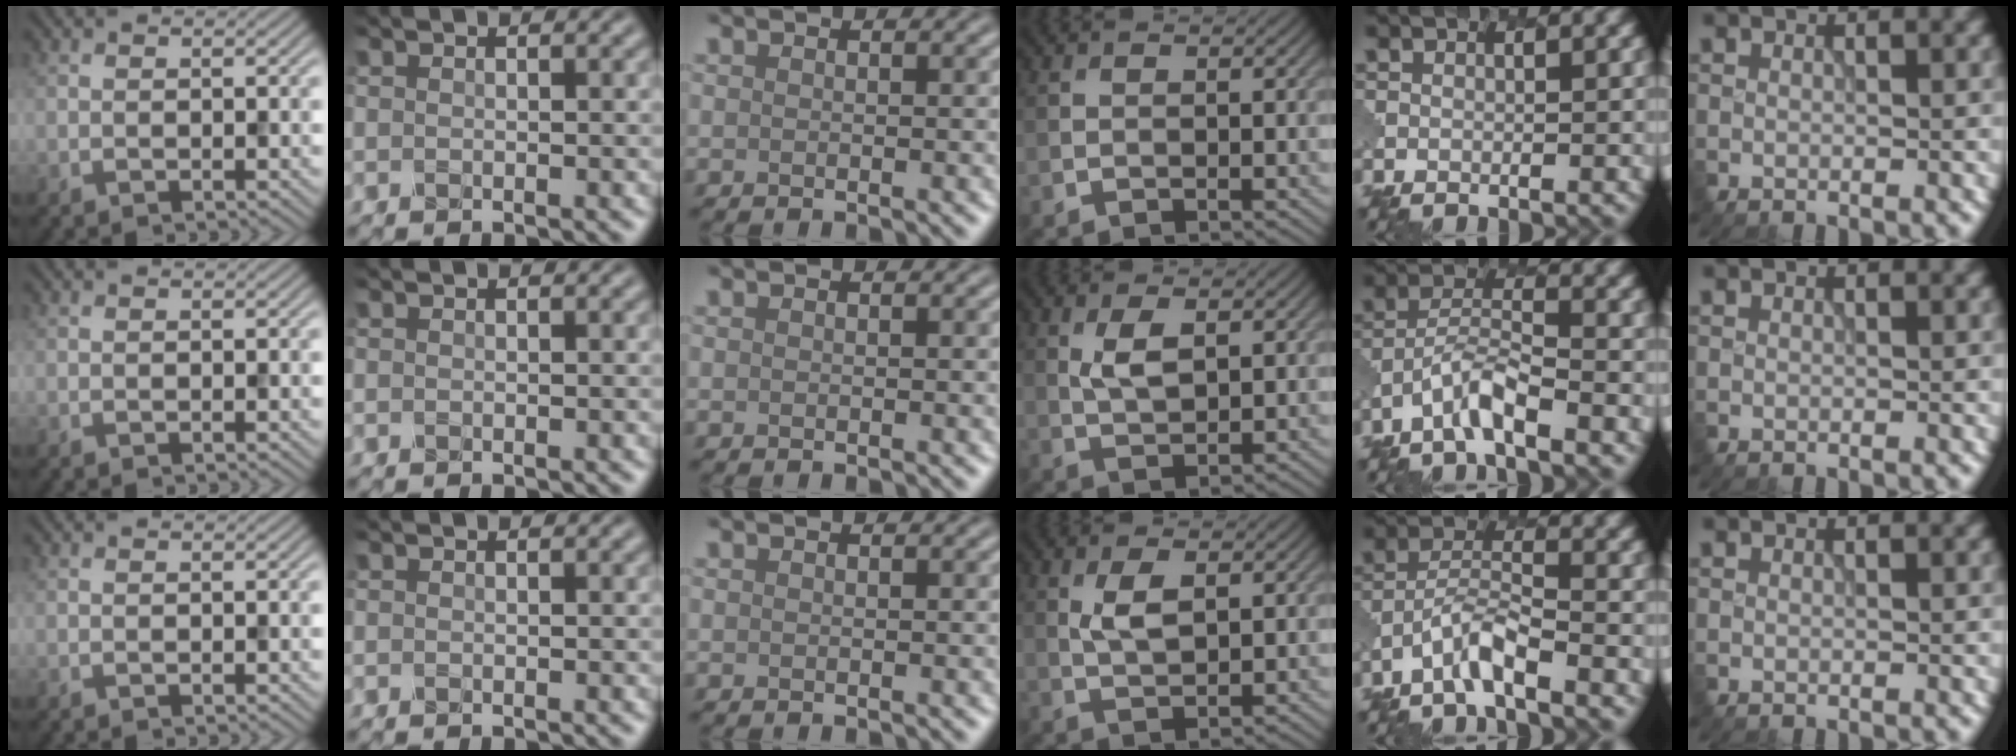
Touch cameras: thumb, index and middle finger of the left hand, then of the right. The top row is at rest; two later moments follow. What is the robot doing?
{"motion": "extract", "object": "pen bag"}